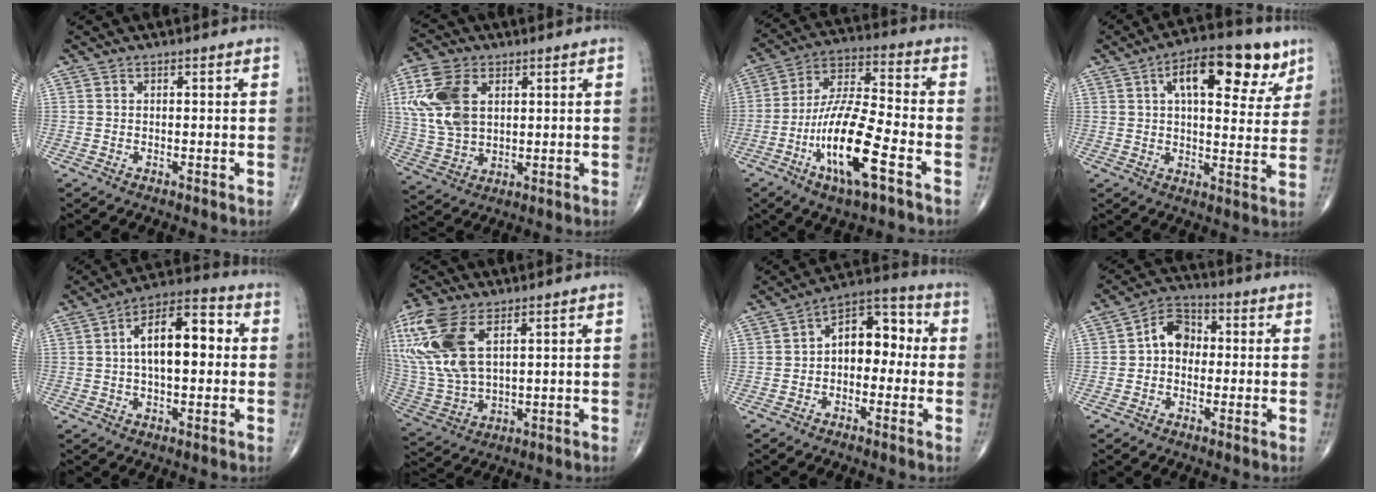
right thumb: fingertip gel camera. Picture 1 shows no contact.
{"total": 13.3, "force": [3.7, 8.7, 9.4], "torque": [-0.193, -0.003, 0.077]}
{"total": 16.4, "force": [-6.8, 4.2, 14.4], "torque": [-0.284, 0.032, -0.123]}
{"total": 16.3, "force": [7.5, 7.2, 12.5], "torque": [-0.144, -0.009, 0.105]}
{"total": 13.6, "force": [1.6, 6.5, 11.8], "torque": [-0.179, 0.030, 0.017]}
{"total": 18.2, "force": [6.8, 9.3, 14.0], "torque": [-0.329, -0.015, 0.139]}
{"total": 10.4, "force": [0.0, 6.7, 7.9], "torque": [-0.085, 0.039, -0.017]}
{"total": 7.1, "force": [0.2, 5.5, 4.5], "torque": [-0.053, 0.025, -0.011]}